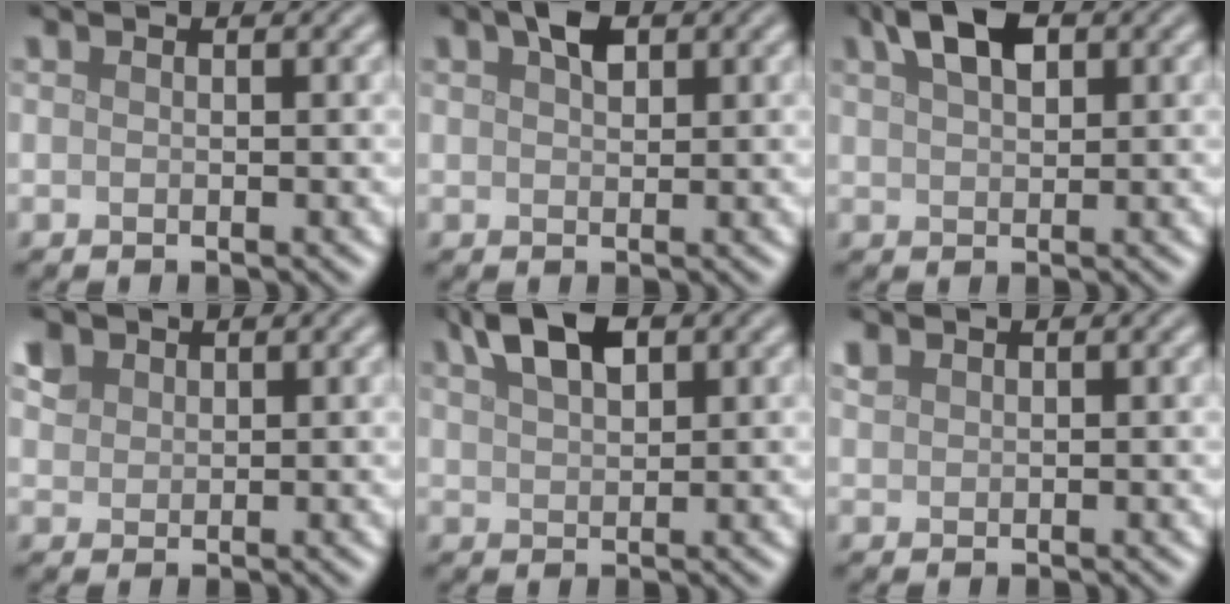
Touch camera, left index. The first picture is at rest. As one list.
[{"total": 2.2, "force": [1.2, 1.1, 1.5], "torque": [-0.025, 0.008, 0.021]}, {"total": 4.4, "force": [2.3, 2.2, 3.1], "torque": [-0.059, 0.011, 0.040]}, {"total": 2.0, "force": [1.3, 1.4, 0.5], "torque": [-0.017, 0.005, 0.025]}, {"total": 4.8, "force": [2.7, 2.2, 3.3], "torque": [-0.065, 0.013, 0.048]}, {"total": 0.9, "force": [0.8, 0.3, 0.1], "torque": [-0.007, 0.002, 0.020]}]